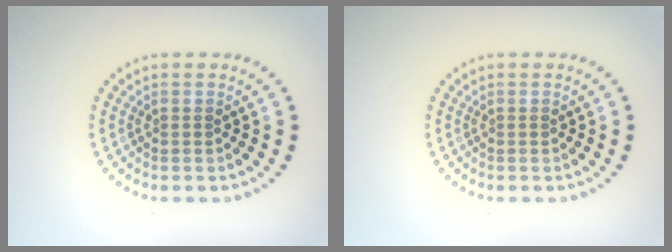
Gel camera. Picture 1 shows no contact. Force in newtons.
{"total": 0.0}